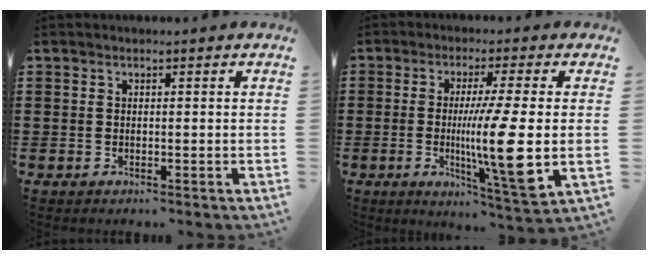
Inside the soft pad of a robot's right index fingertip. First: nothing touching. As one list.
[{"total": 11.7, "force": [-0.7, 0.4, 11.6], "torque": [-0.223, -0.028, -0.020]}]